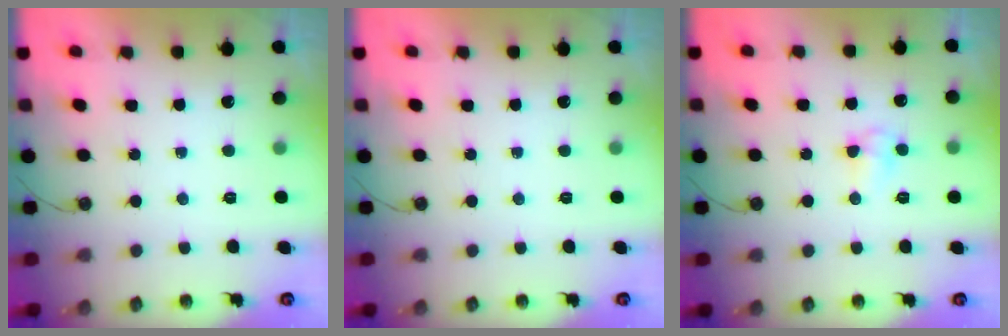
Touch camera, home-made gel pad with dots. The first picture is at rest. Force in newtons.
{"total": 0.0}
{"total": 4.2, "press": 4.2, "slide": 0.8}